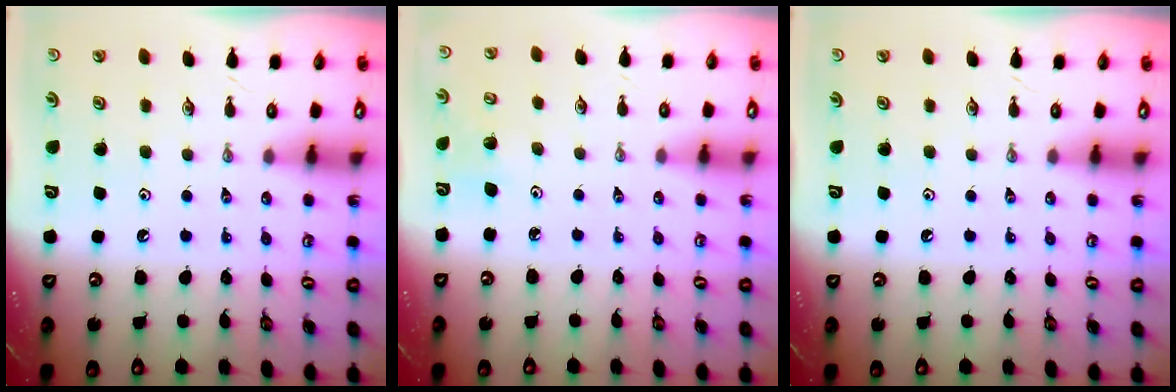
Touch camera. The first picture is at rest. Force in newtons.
{"total": 3.6, "press": 3.5, "slide": 1.0}
{"total": 0.0}